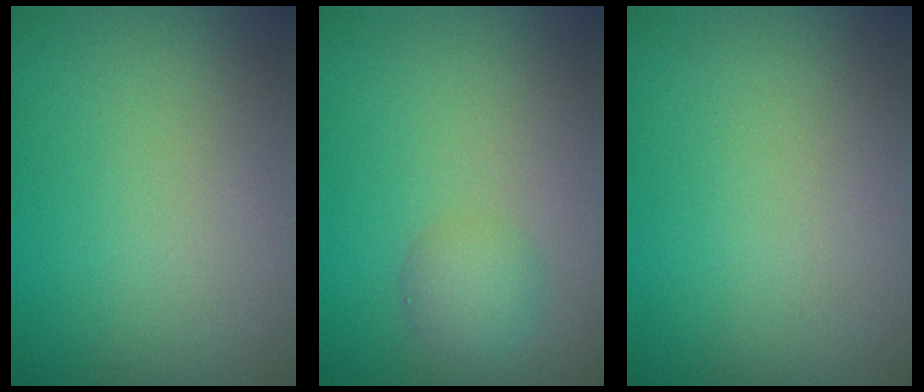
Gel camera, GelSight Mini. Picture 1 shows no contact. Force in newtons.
{"total": 2.0, "press": 2.0, "slide": 0.1}
{"total": 0.0}